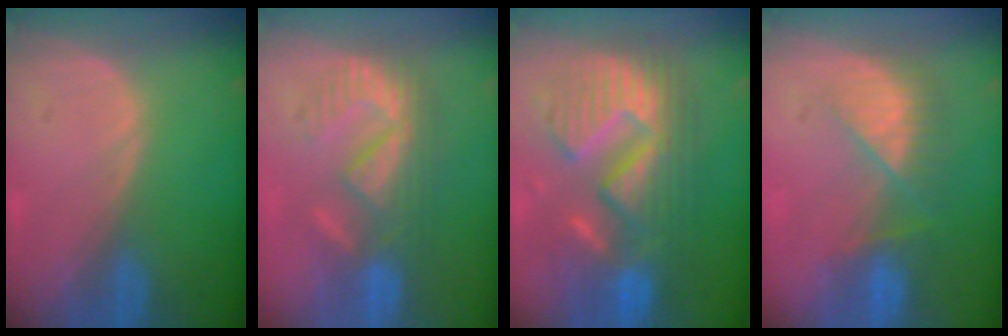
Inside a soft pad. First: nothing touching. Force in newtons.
{"total": 8.2, "press": 7.9, "slide": 2.4}
{"total": 13.1, "press": 13.0, "slide": 1.4}
{"total": 7.5, "press": 6.8, "slide": 3.3}